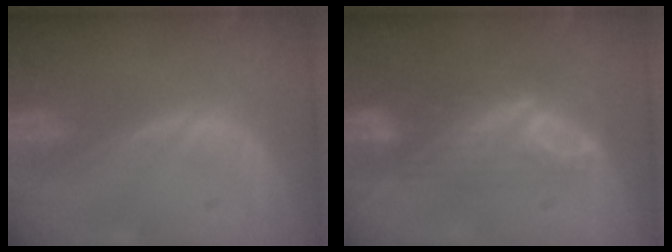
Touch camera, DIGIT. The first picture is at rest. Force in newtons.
{"total": 7.8, "press": 6.8, "slide": 3.8}